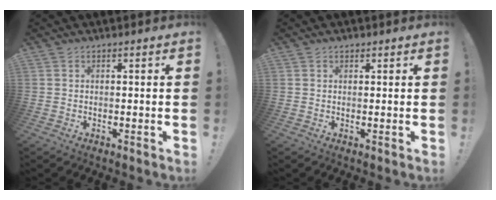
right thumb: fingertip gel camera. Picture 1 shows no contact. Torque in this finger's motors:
{"motor_torque": [0.00, 0.02, 0.05, -0.07, 0.00]}